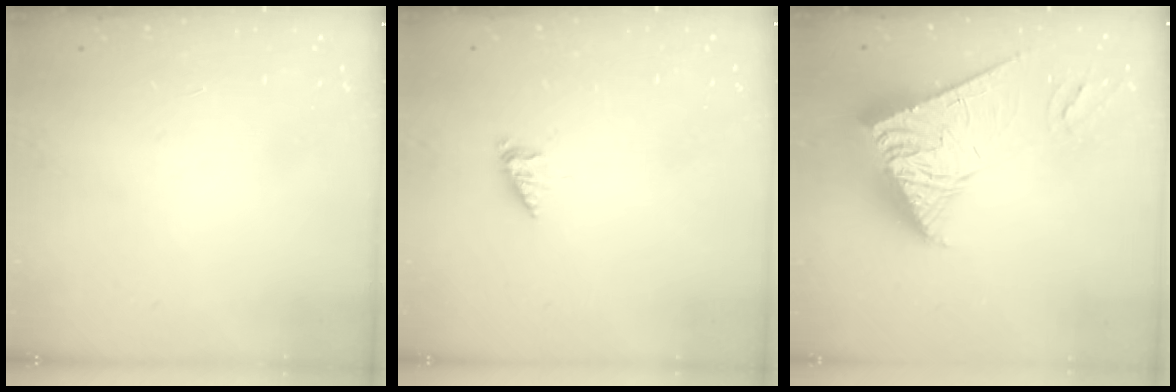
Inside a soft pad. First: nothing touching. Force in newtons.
{"total": 2.1, "press": 2.1, "slide": 0.3}
{"total": 12.1, "press": 12.0, "slide": 1.3}